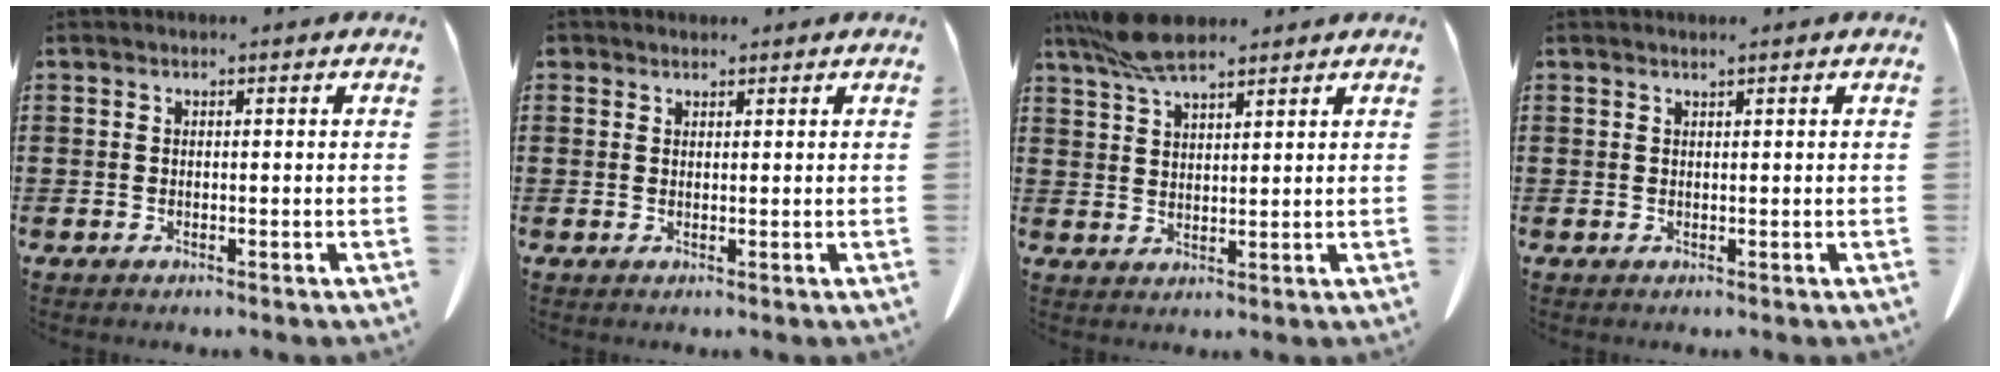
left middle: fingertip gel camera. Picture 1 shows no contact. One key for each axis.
{"total": 1.2, "fx": 1.1, "fy": 0.6, "fz": 0.1, "tx": -0.005, "ty": 0.002, "tz": 0.021}
{"total": 7.2, "fx": 5.5, "fy": 2.2, "fz": 4.1, "tx": -0.094, "ty": -0.004, "tz": 0.104}
{"total": 0.6, "fx": 0.5, "fy": -0.1, "fz": 0.2, "tx": -0.005, "ty": -0.003, "tz": 0.011}